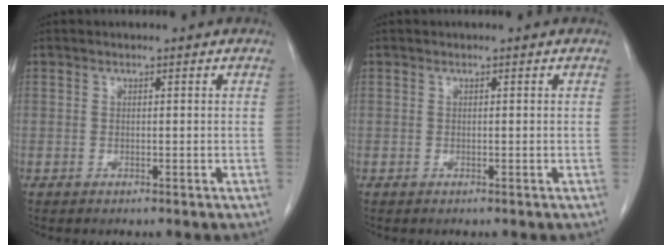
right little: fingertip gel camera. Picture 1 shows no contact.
{"total": 0.0}